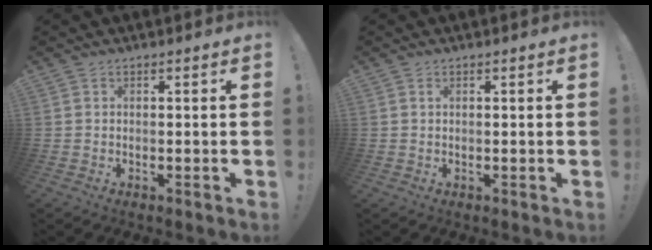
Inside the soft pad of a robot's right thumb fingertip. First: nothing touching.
{"total": 0.0}